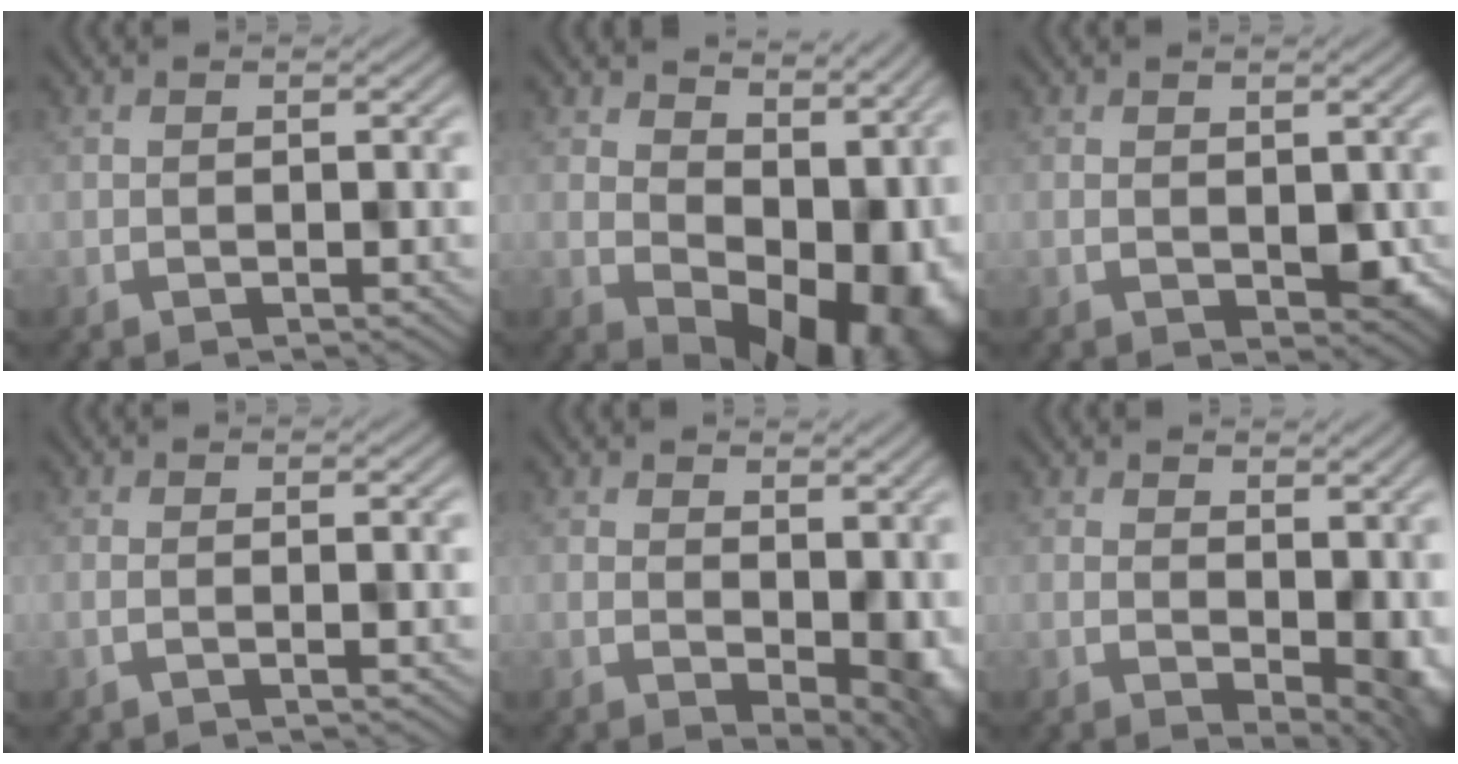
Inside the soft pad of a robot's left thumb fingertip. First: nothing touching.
{"total": 13.6, "force": [1.5, 8.7, 10.4], "torque": [-0.134, -0.032, 0.056]}
{"total": 3.4, "force": [-0.8, 2.2, 2.6], "torque": [-0.039, -0.001, 0.007]}
{"total": 1.0, "force": [-0.4, 0.1, 0.9], "torque": [-0.005, 0.006, -0.018]}
{"total": 6.0, "force": [-0.5, 3.2, 5.0], "torque": [-0.073, -0.021, 0.014]}
{"total": 5.5, "force": [-0.4, 2.9, 4.7], "torque": [-0.068, -0.020, 0.016]}